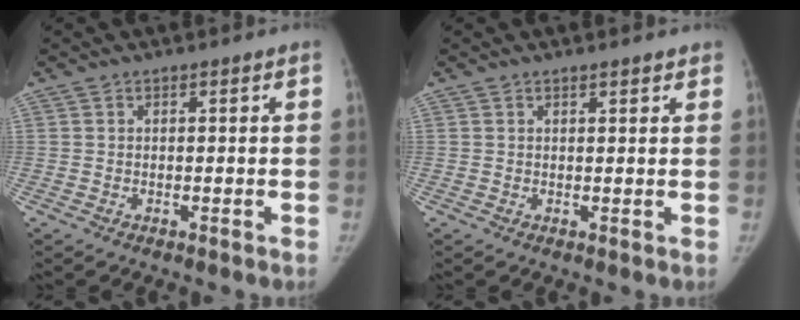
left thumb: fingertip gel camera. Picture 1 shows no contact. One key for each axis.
{"total": 1.7, "fx": 1.4, "fy": 0.5, "fz": 0.9, "tx": -0.007, "ty": -0.006, "tz": 0.018}